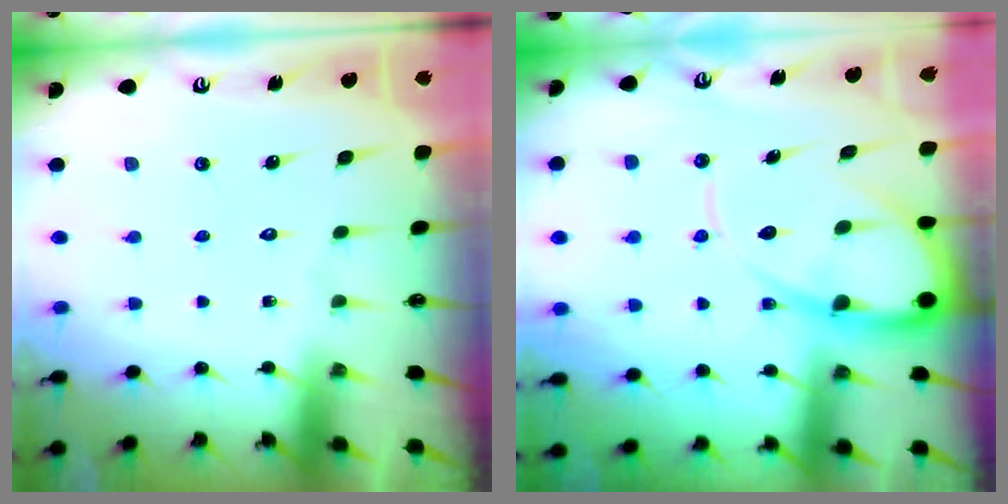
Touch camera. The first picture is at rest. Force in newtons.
{"total": 13.3, "press": 13.2, "slide": 1.3}